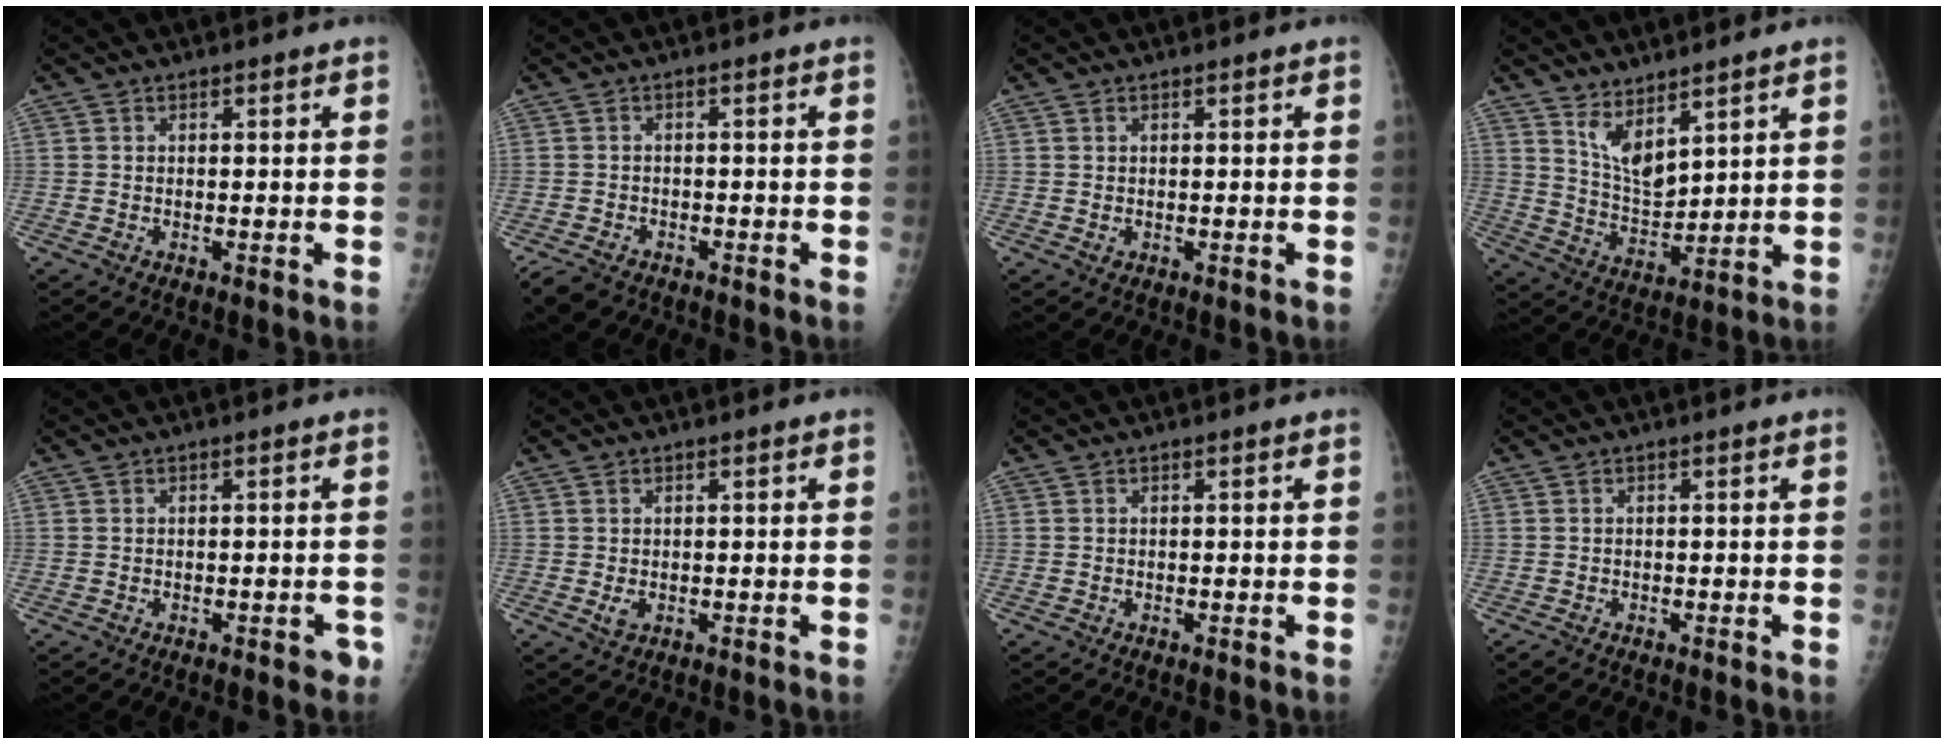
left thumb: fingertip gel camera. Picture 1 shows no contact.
{"total": 4.4, "force": [-3.3, 2.5, 1.5], "torque": [-0.028, 0.005, -0.052]}
{"total": 0.5, "force": [0.2, 0.3, 0.4], "torque": [-0.004, -0.002, 0.005]}
{"total": 7.4, "force": [5.1, 2.6, 4.7], "torque": [-0.078, -0.053, 0.111]}
{"total": 1.8, "force": [-1.0, 1.0, 1.2], "torque": [-0.008, 0.008, -0.011]}
{"total": 1.7, "force": [-0.1, 1.1, 1.3], "torque": [-0.022, -0.005, 0.001]}
{"total": 0.0}
{"total": 0.5, "force": [-0.4, 0.3, 0.2], "torque": [-0.009, 0.000, -0.011]}